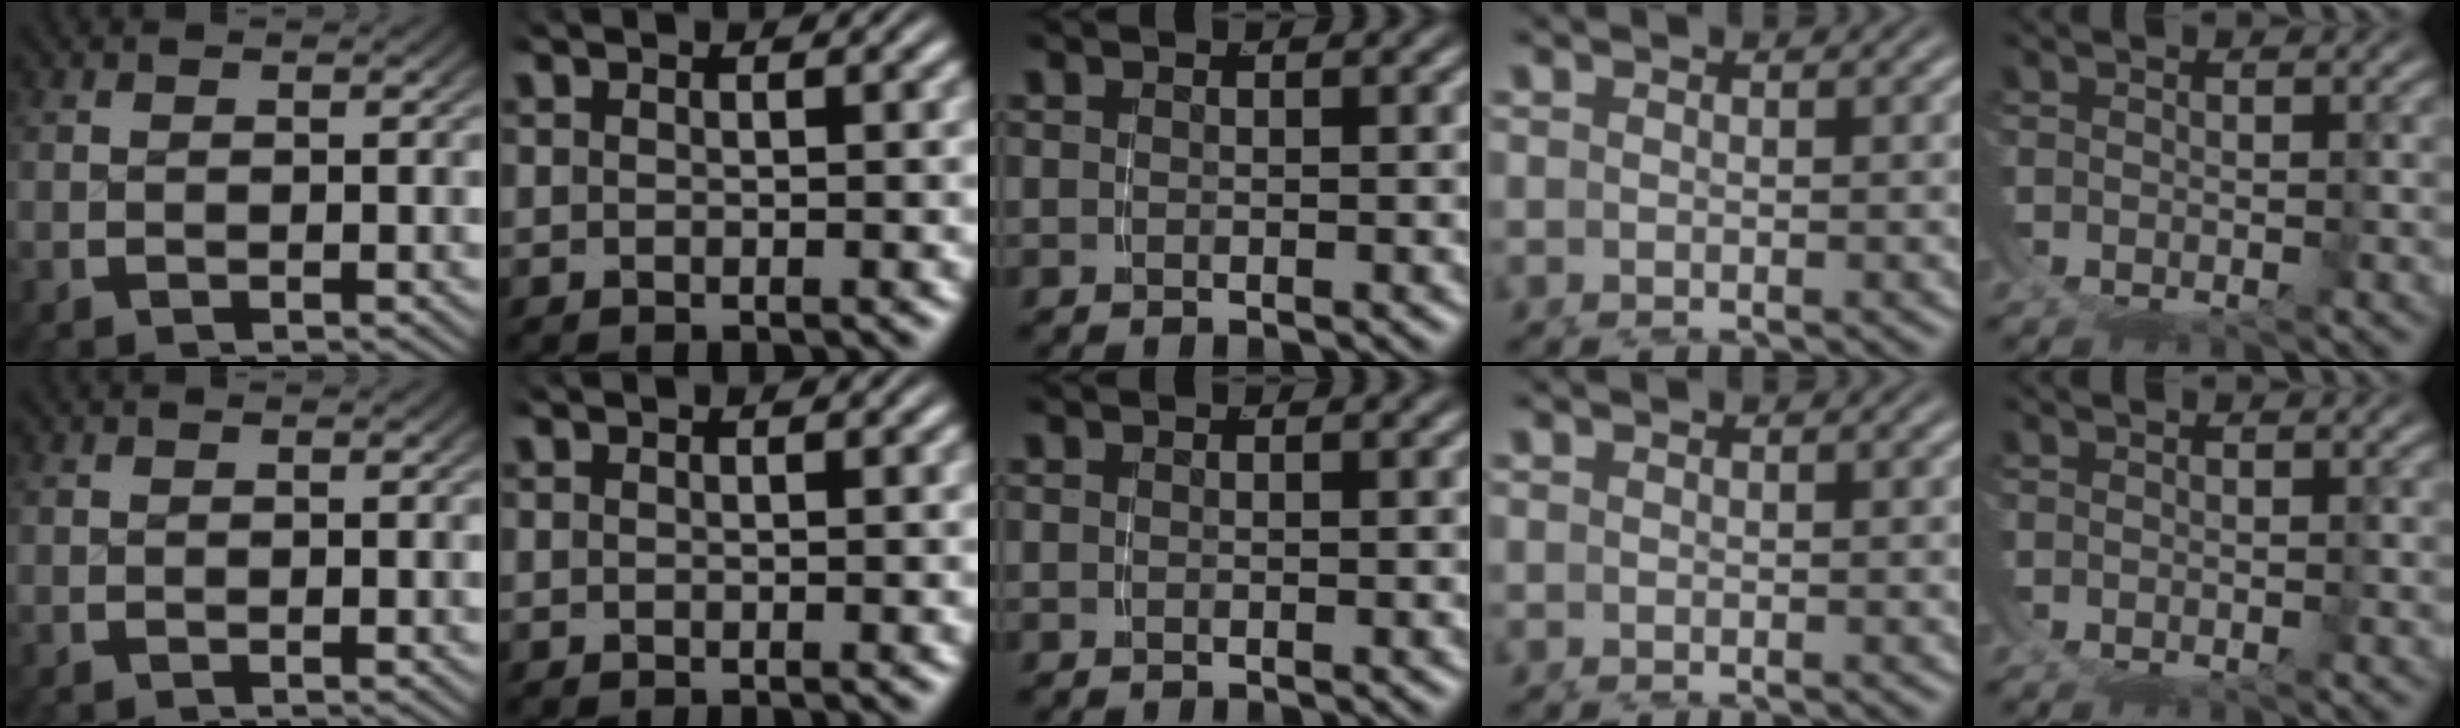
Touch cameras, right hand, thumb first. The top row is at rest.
{}